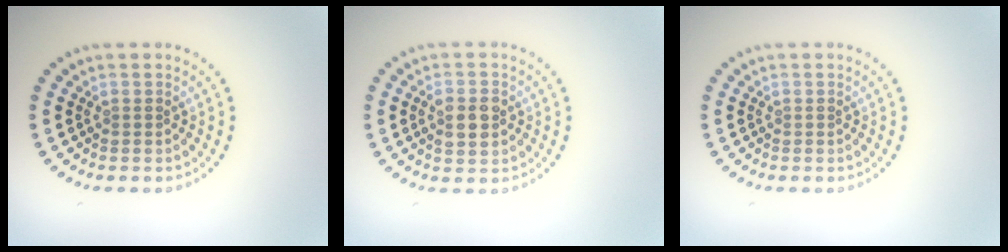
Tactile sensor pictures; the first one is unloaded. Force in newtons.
{"total": 2.7, "press": 2.7, "slide": 0.1}
{"total": 0.0}